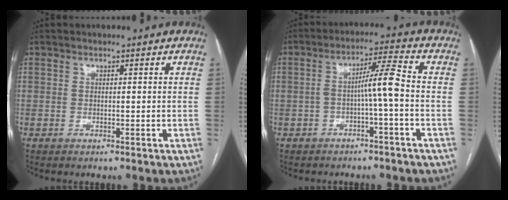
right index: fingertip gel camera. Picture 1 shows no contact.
{"total": 5.9, "force": [-1.3, -0.2, 5.8], "torque": [-0.099, 0.023, -0.020]}